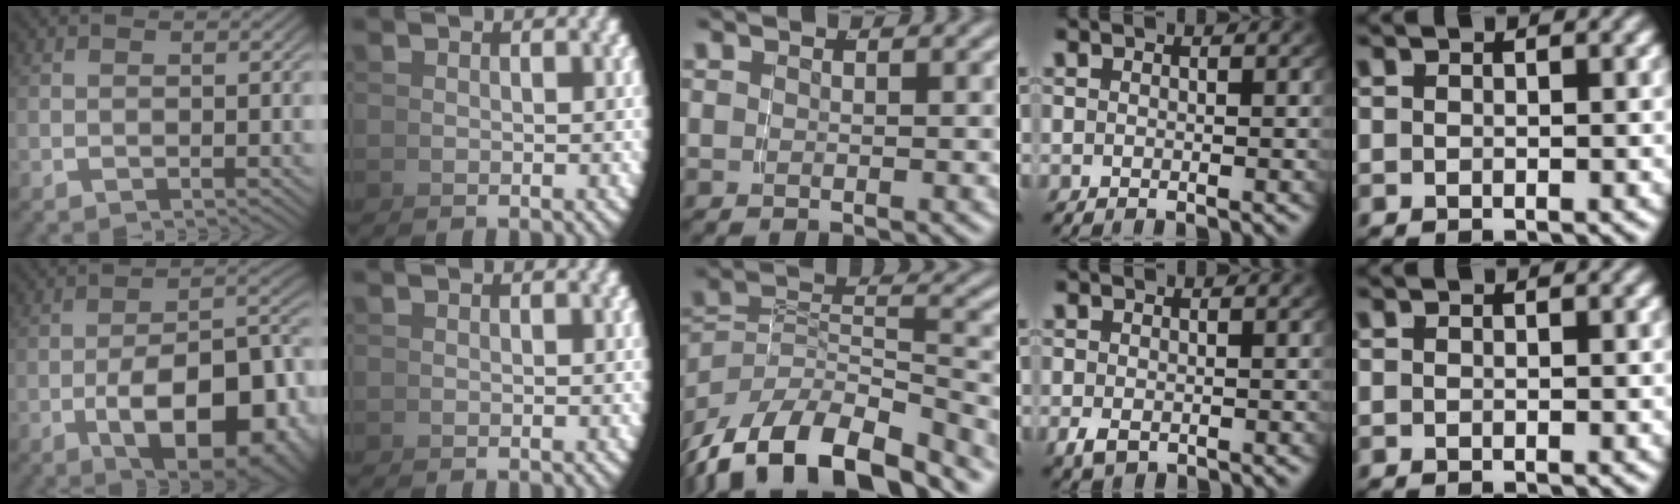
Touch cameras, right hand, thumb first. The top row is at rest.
{"thumb": {"total": 15.0, "force": [-3.9, 8.6, 11.7], "torque": [-0.198, -0.058, -0.029]}, "middle": {"total": 14.4, "force": [-8.7, 8.6, 7.5], "torque": [-0.145, -0.043, -0.124]}, "ring": {"total": 1.9, "force": [-1.0, 1.2, 1.1], "torque": [-0.035, -0.020, -0.003]}}